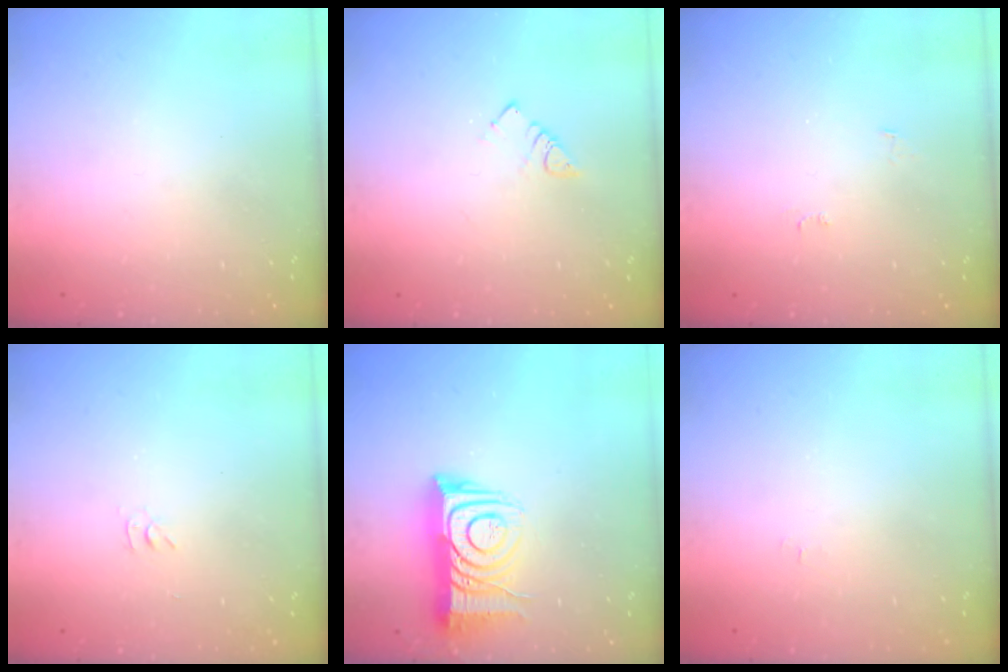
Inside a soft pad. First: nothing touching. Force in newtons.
{"total": 2.9, "press": 2.9, "slide": 0.5}
{"total": 4.5, "press": 4.5, "slide": 0.5}
{"total": 2.8, "press": 2.8, "slide": 0.4}
{"total": 12.9, "press": 12.8, "slide": 1.1}
{"total": 3.1, "press": 3.1, "slide": 0.5}